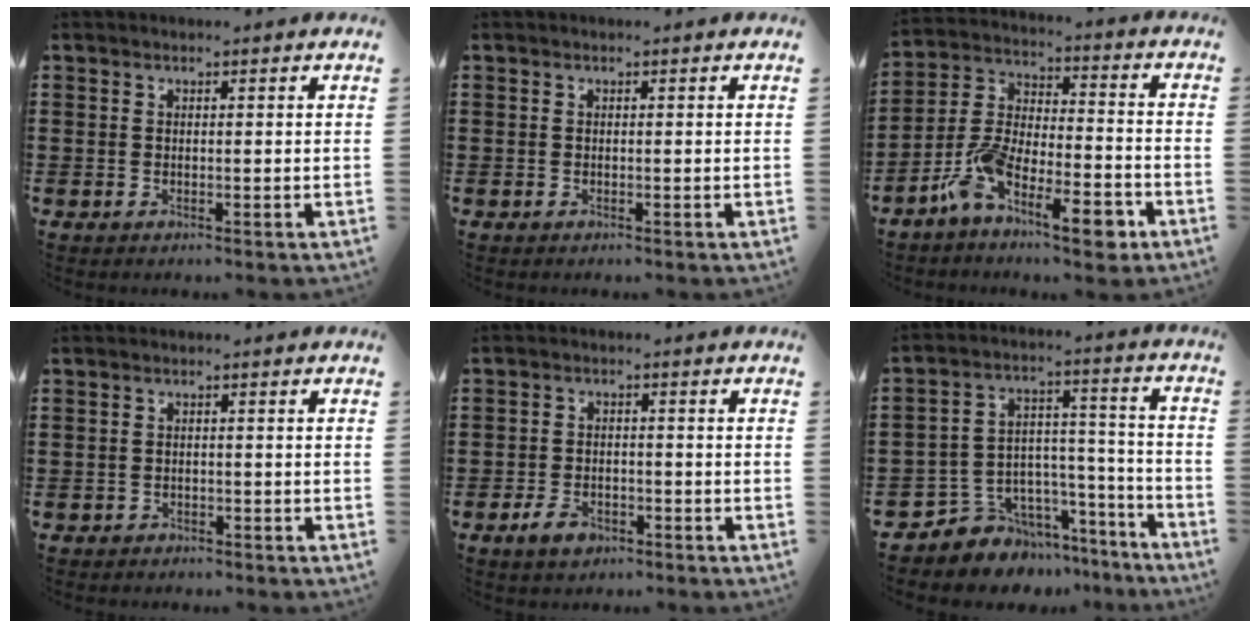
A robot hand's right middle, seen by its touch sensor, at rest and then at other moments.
{"total": 0.0}
{"total": 12.0, "force": [-8.0, 4.2, 7.9], "torque": [-0.157, 0.021, -0.153]}
{"total": 1.3, "force": [-1.1, 0.5, -0.1], "torque": [-0.002, 0.004, -0.027]}
{"total": 3.5, "force": [-2.3, 1.9, 1.7], "torque": [-0.039, 0.004, -0.048]}
{"total": 6.7, "force": [-5.3, 4.0, -0.4], "torque": [-0.007, 0.011, -0.100]}